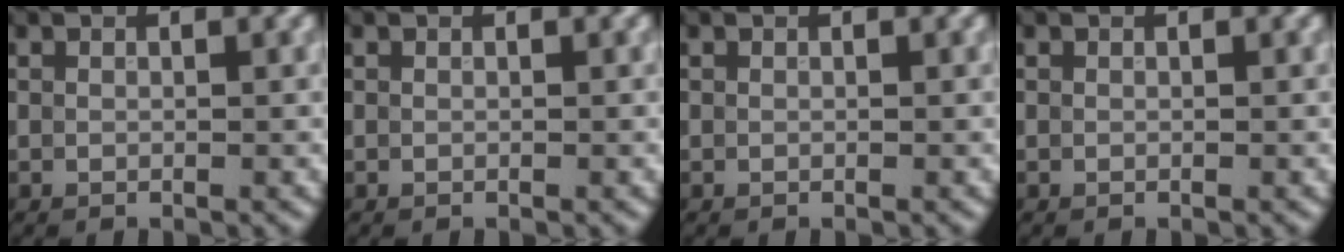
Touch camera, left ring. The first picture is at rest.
{"total": 0.0}
{"total": 0.0}
{"total": 0.0}